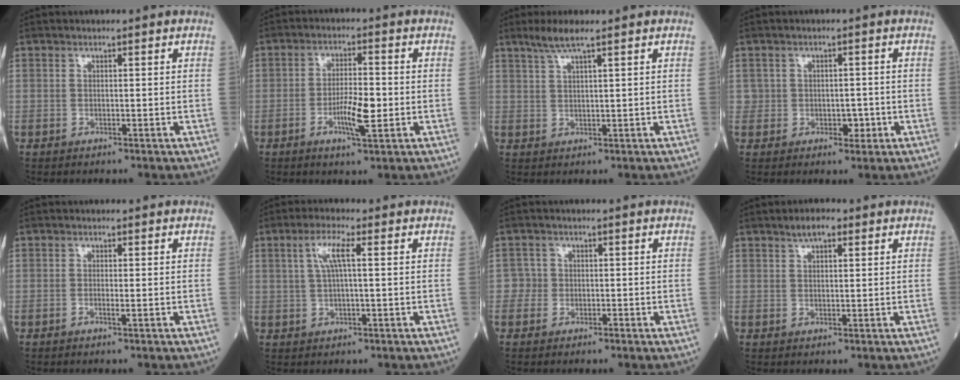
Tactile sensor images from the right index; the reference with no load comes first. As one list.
[{"total": 5.7, "force": [-1.4, 1.0, 5.4], "torque": [-0.102, -0.002, -0.022]}, {"total": 3.7, "force": [2.7, -0.2, 2.5], "torque": [-0.060, 0.004, 0.059]}, {"total": 2.6, "force": [-0.4, 2.2, 1.2], "torque": [-0.009, 0.006, 0.001]}, {"total": 0.6, "force": [-0.2, -0.1, 0.6], "torque": [-0.012, 0.001, -0.003]}, {"total": 4.2, "force": [1.2, 0.4, 4.0], "torque": [-0.084, 0.013, 0.027]}, {"total": 1.7, "force": [-0.6, 1.6, -0.3], "torque": [0.013, 0.011, -0.018]}, {"total": 2.8, "force": [1.8, 1.0, 1.9], "torque": [-0.035, 0.009, 0.032]}]